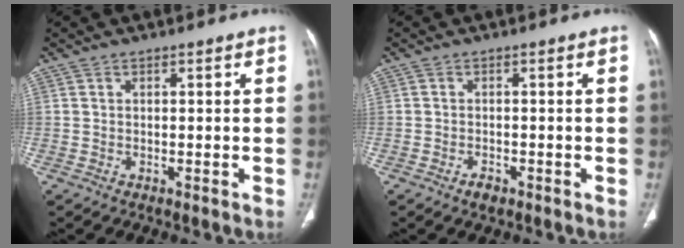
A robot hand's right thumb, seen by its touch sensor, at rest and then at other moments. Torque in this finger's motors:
{"motor_torque": [-0.51, -0.26, -0.17, 0.45, 0.05]}